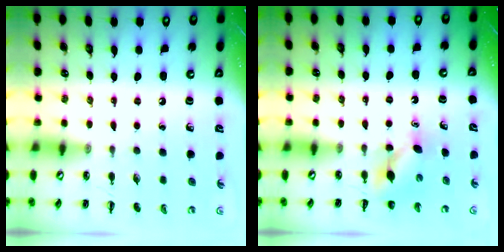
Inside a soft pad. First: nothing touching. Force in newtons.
{"total": 4.0, "press": 3.9, "slide": 1.0}